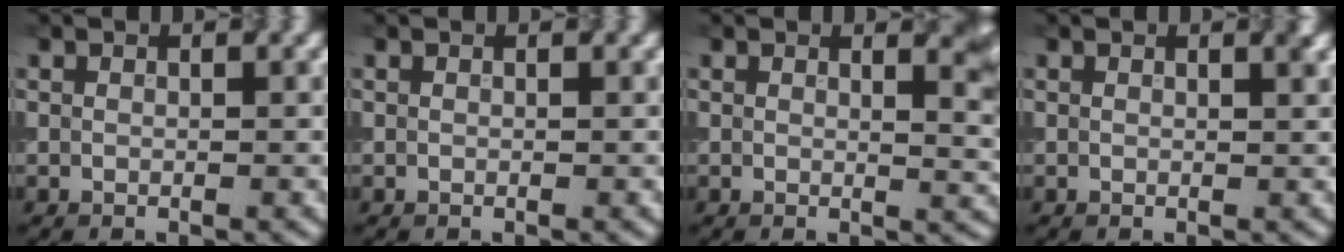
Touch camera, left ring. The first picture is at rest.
{"total": 0.0}
{"total": 3.6, "force": [1.8, 1.2, 2.8], "torque": [-0.018, -0.001, 0.022]}
{"total": 0.8, "force": [0.5, 0.1, 0.6], "torque": [-0.004, 0.000, 0.007]}